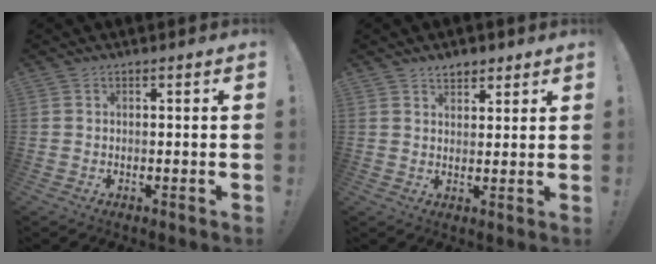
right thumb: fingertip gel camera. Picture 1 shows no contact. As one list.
[{"total": 4.0, "force": [3.1, 2.3, 1.2], "torque": [-0.003, -0.016, 0.054]}]